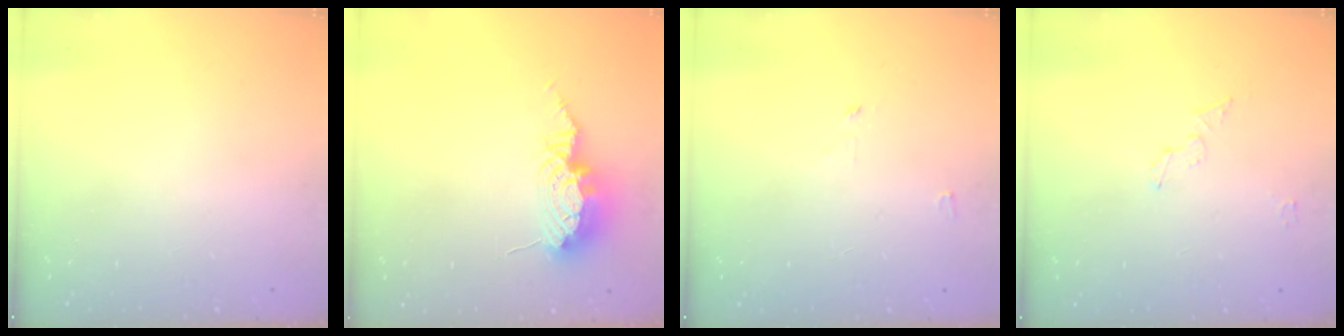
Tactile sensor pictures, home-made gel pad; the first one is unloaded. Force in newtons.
{"total": 9.8, "press": 9.8, "slide": 0.9}
{"total": 2.4, "press": 2.4, "slide": 0.2}
{"total": 4.0, "press": 4.0, "slide": 0.1}